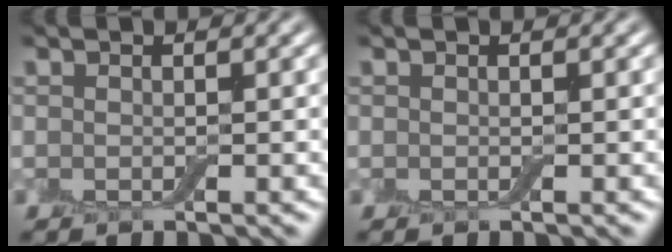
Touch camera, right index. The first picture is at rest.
{"total": 0.0}